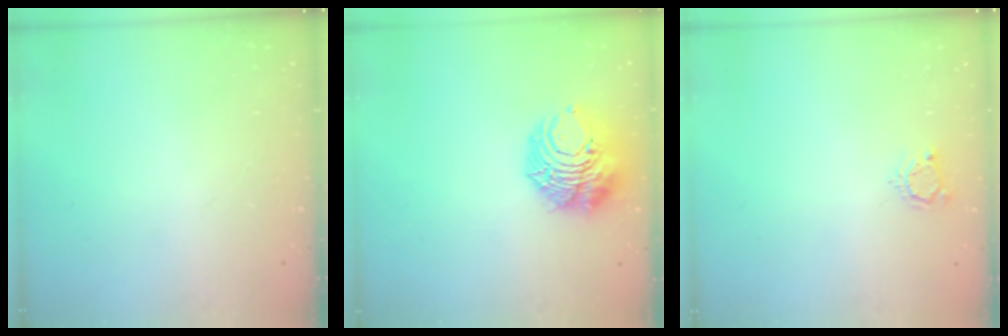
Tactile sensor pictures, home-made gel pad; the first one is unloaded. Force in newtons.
{"total": 10.1, "press": 10.0, "slide": 1.3}
{"total": 3.7, "press": 3.7, "slide": 0.5}